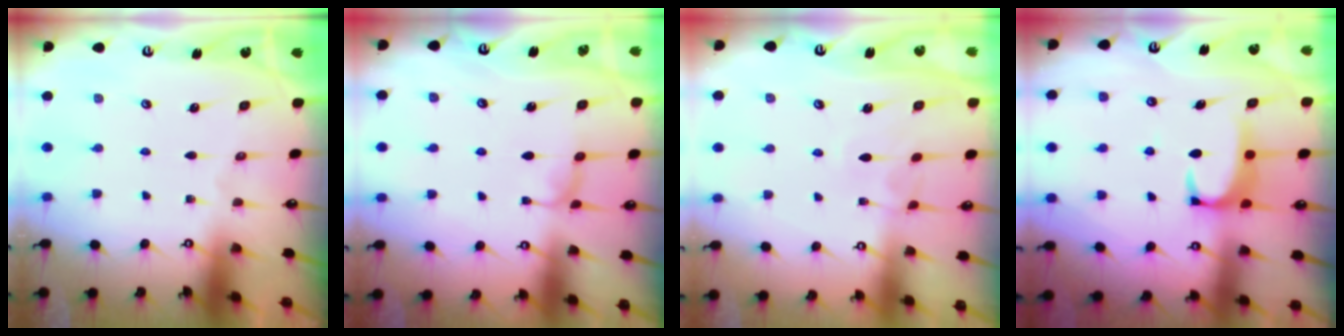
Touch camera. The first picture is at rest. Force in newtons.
{"total": 0.6, "press": 0.3, "slide": 0.5}
{"total": 2.8, "press": 2.8, "slide": 0.3}
{"total": 2.0, "press": 2.0, "slide": 0.3}